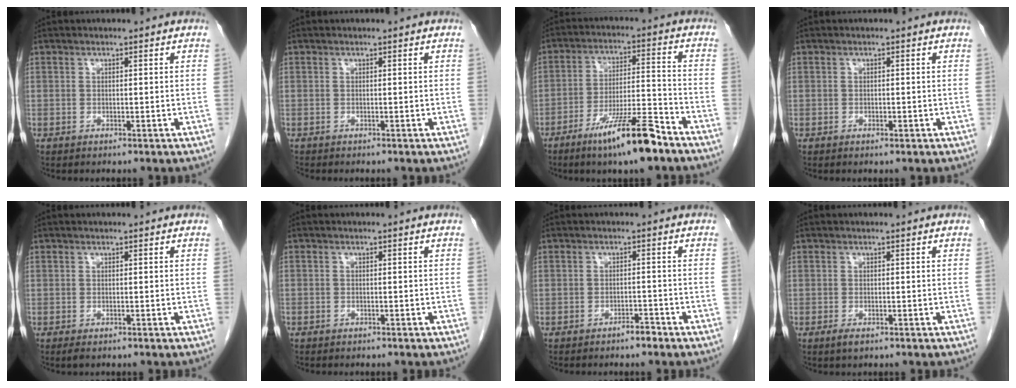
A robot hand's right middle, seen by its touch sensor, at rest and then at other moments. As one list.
[{"total": 0.0}, {"total": 11.8, "force": [-8.0, 0.9, 8.5], "torque": [-0.149, -0.014, -0.139]}, {"total": 0.7, "force": [-0.3, 0.4, 0.5], "torque": [-0.006, 0.001, -0.001]}, {"total": 1.0, "force": [-0.6, 0.4, 0.6], "torque": [-0.011, -0.002, -0.007]}, {"total": 0.8, "force": [-0.6, 0.6, 0.0], "torque": [-0.009, 0.003, -0.012]}, {"total": 1.6, "force": [-1.4, 0.3, 0.8], "torque": [-0.010, 0.001, -0.020]}, {"total": 1.3, "force": [-0.8, 0.5, 0.9], "torque": [-0.020, -0.002, -0.011]}]